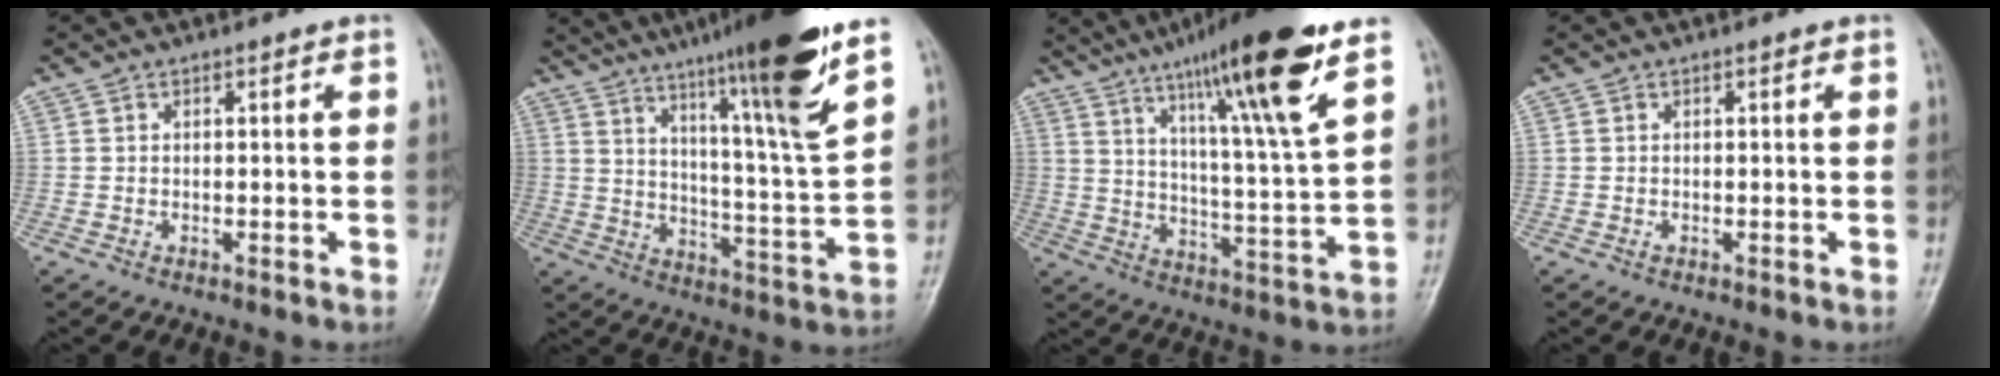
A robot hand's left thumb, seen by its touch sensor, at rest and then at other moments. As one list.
[{"total": 20.1, "force": [13.0, 0.5, 15.3], "torque": [-0.217, -0.061, 0.199]}, {"total": 20.0, "force": [12.0, 1.7, 15.9], "torque": [-0.240, -0.053, 0.191]}, {"total": 0.6, "force": [0.1, 0.4, 0.5], "torque": [-0.003, 0.001, 0.002]}]